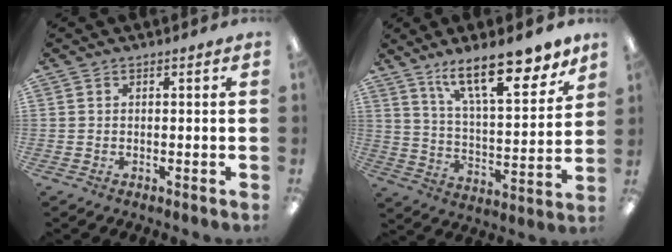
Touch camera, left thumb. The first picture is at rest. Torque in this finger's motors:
{"motor_torque": [2.48, 0.88, 1.71, -1.06, 0.36]}